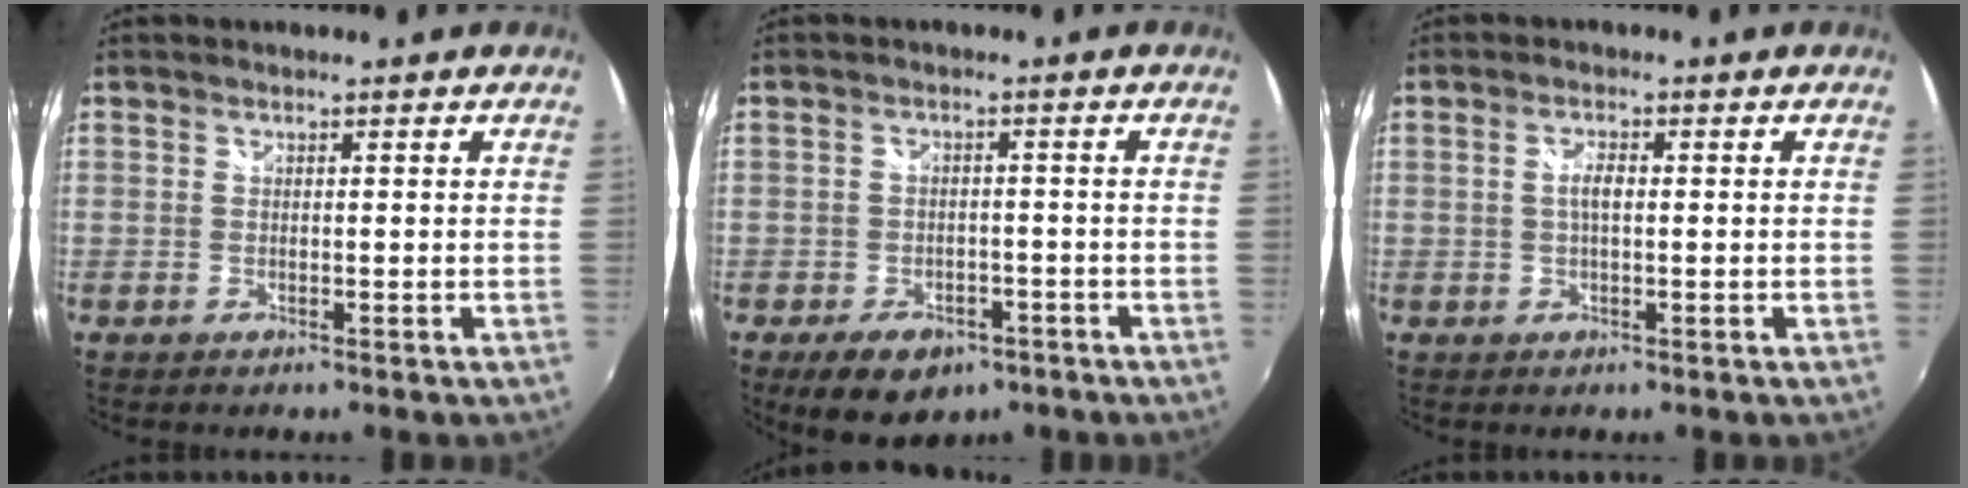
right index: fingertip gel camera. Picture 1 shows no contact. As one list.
[{"total": 8.8, "force": [-5.6, 5.1, 4.4], "torque": [-0.096, -0.004, -0.075]}, {"total": 2.4, "force": [0.1, 0.9, 2.2], "torque": [-0.043, 0.004, -0.001]}]